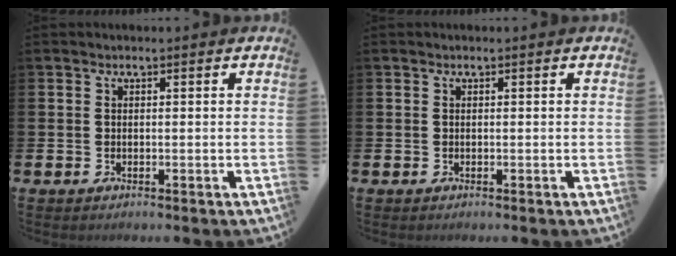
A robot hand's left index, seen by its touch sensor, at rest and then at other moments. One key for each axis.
{"total": 0.0}